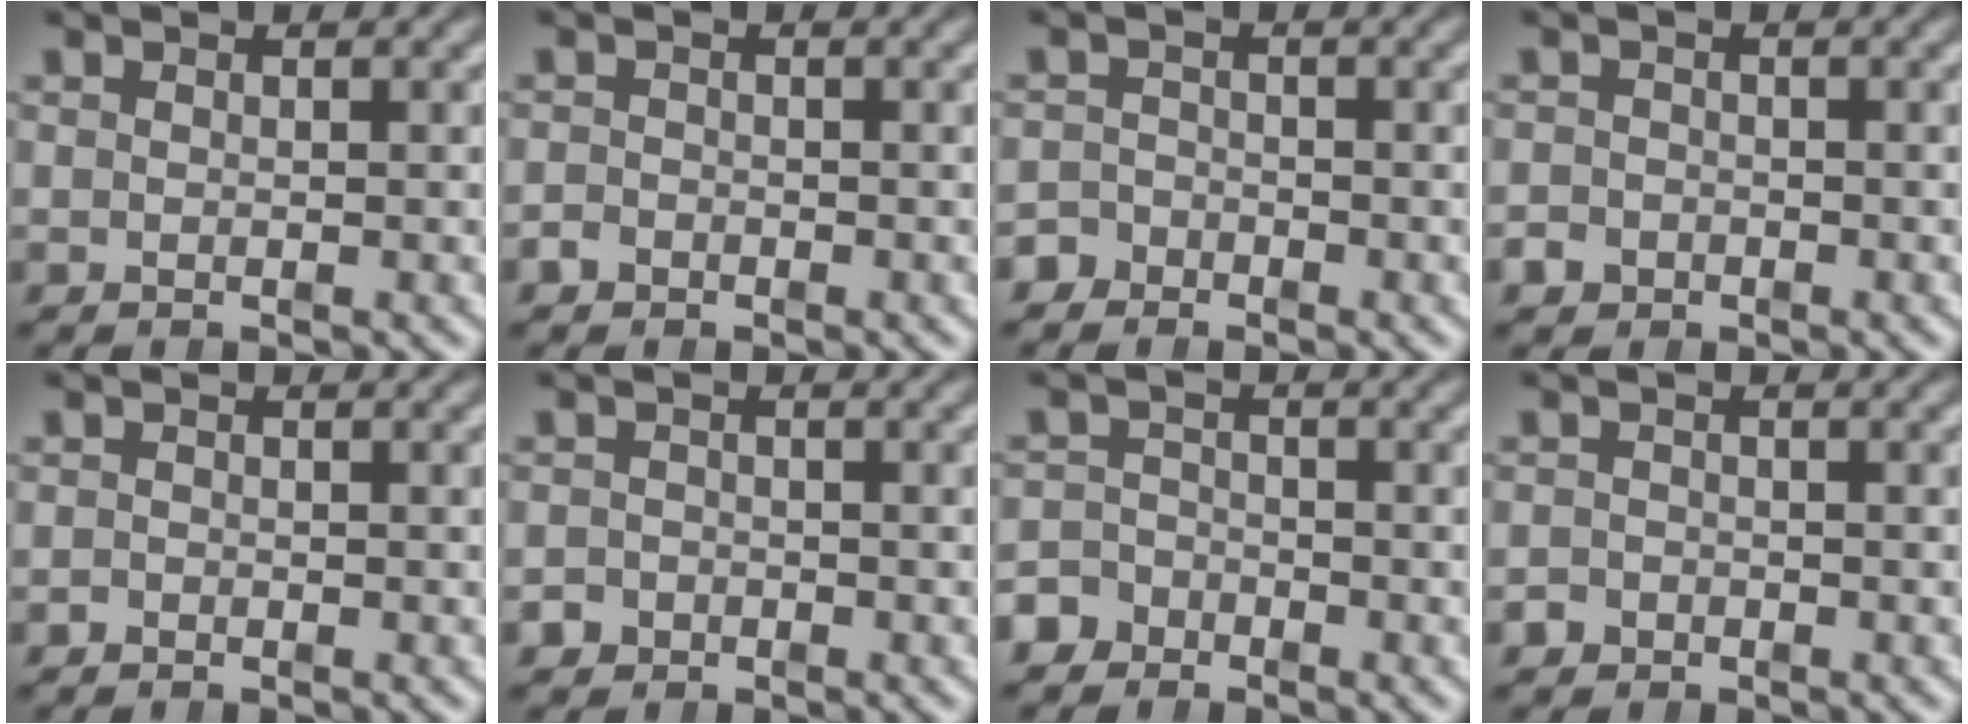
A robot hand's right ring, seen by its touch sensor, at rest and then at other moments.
{"total": 1.3, "force": [-1.0, 0.7, 0.0], "torque": [-0.001, -0.010, -0.016]}
{"total": 2.5, "force": [-2.1, 1.3, -0.2], "torque": [0.003, -0.014, -0.036]}
{"total": 2.0, "force": [-1.3, 1.5, 0.1], "torque": [-0.005, -0.017, -0.019]}
{"total": 0.6, "force": [-0.6, 0.0, -0.2], "torque": [0.003, -0.009, -0.007]}
{"total": 2.2, "force": [-1.5, 1.6, -0.1], "torque": [-0.001, -0.017, -0.022]}
{"total": 3.2, "force": [-2.6, 1.9, 0.2], "torque": [-0.003, -0.013, -0.044]}
{"total": 1.7, "force": [-1.3, 1.1, -0.1], "torque": [0.001, -0.015, -0.018]}